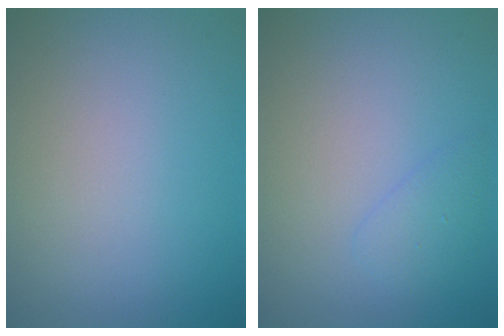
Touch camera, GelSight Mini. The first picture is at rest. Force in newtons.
{"total": 1.4, "press": 1.4, "slide": 0.2}